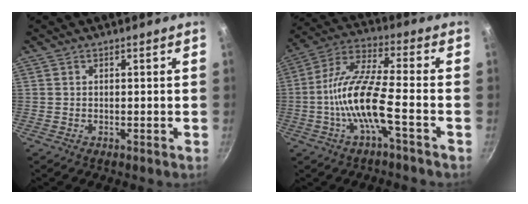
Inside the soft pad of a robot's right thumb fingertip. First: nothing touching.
{"total": 12.8, "force": [-3.8, 2.8, 11.9], "torque": [-0.238, 0.039, -0.087]}